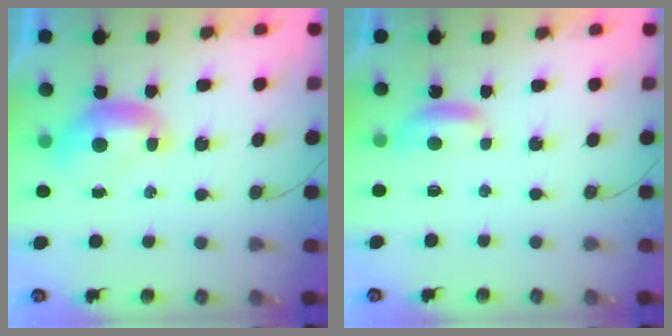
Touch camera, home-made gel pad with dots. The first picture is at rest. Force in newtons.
{"total": 1.1, "press": 1.0, "slide": 0.5}